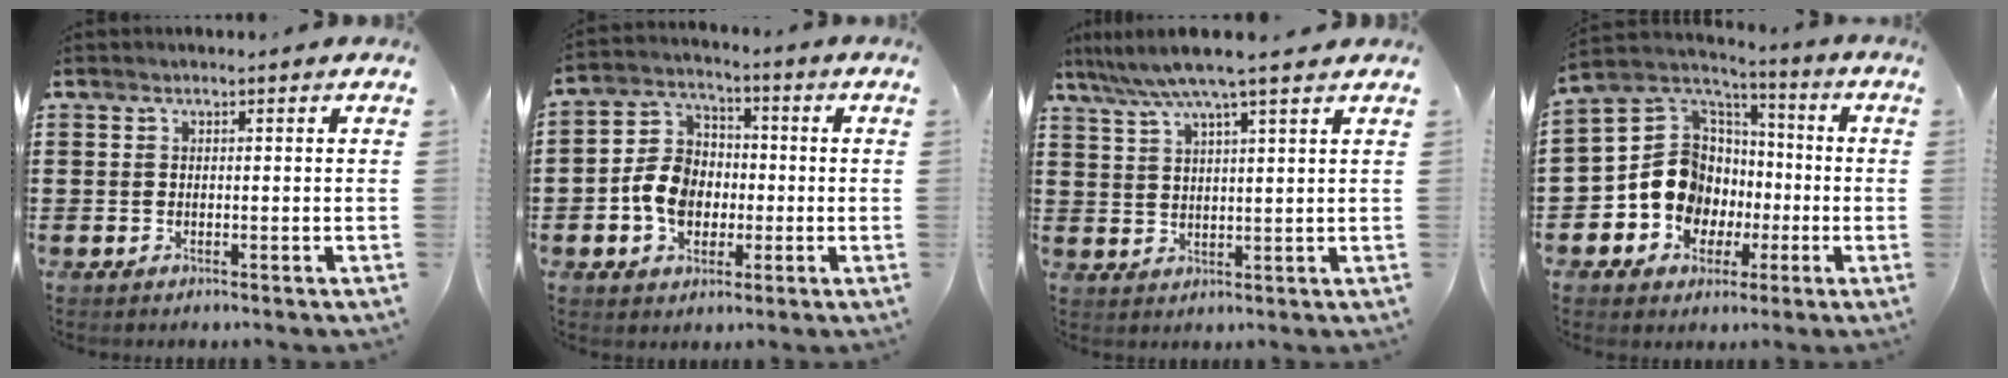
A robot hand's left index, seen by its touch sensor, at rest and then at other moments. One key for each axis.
{"total": 7.8, "fx": -1.8, "fy": 6.2, "fz": 4.3, "tx": -0.106, "ty": 0.016, "tz": -0.034}
{"total": 6.3, "fx": 5.1, "fy": -0.3, "fz": 3.8, "tx": -0.088, "ty": -0.017, "tz": 0.088}
{"total": 11.2, "fx": -2.7, "fy": 9.9, "fz": 4.5, "tx": -0.128, "ty": 0.000, "tz": -0.049}